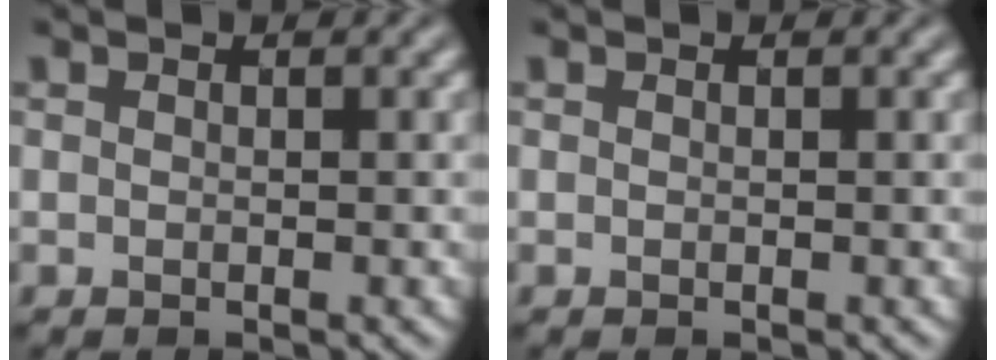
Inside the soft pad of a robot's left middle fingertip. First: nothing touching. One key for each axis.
{"total": 0.0}